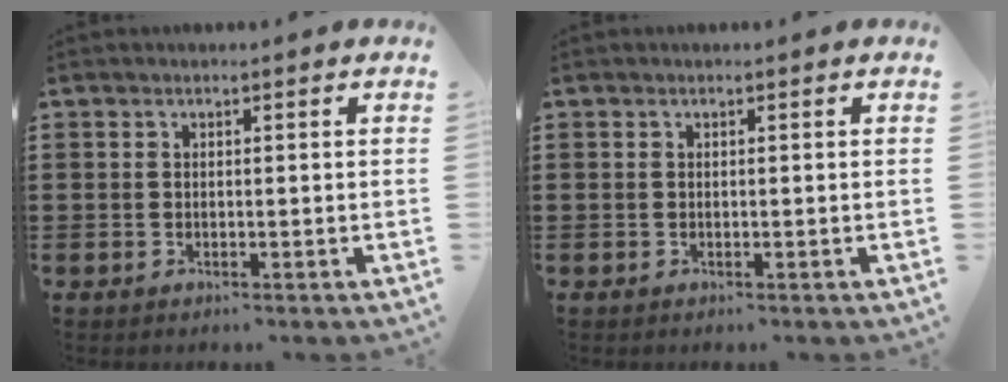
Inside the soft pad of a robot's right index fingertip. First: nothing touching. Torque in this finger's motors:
{"motor_torque": [-0.13, 0.12, 0.00, -0.01]}